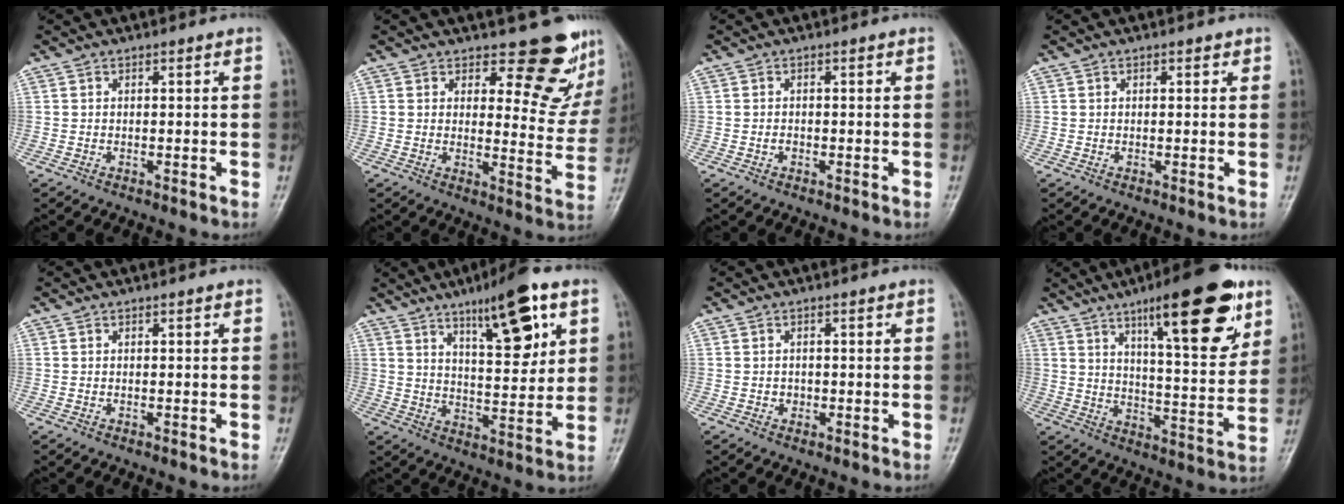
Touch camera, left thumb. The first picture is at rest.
{"total": 12.1, "force": [9.7, 5.3, 5.0], "torque": [-0.018, -0.090, 0.110]}
{"total": 0.8, "force": [-0.3, 0.6, 0.4], "torque": [-0.003, 0.002, -0.006]}
{"total": 0.9, "force": [0.5, 0.5, 0.5], "torque": [-0.001, -0.001, 0.002]}
{"total": 0.0}
{"total": 14.6, "force": [7.4, 4.3, 11.8], "torque": [-0.157, -0.036, 0.115]}
{"total": 1.1, "force": [-0.2, 1.1, 0.3], "torque": [0.001, 0.004, -0.003]}
{"total": 19.9, "force": [11.0, 5.5, 15.7], "torque": [-0.195, -0.049, 0.165]}